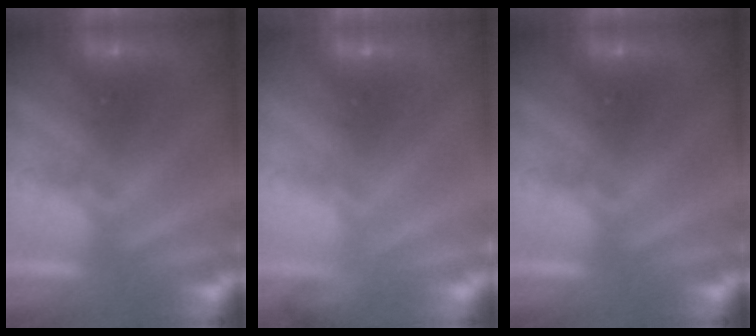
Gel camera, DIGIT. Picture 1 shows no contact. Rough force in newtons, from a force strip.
{"total": 2.8}
{"total": 0.0}